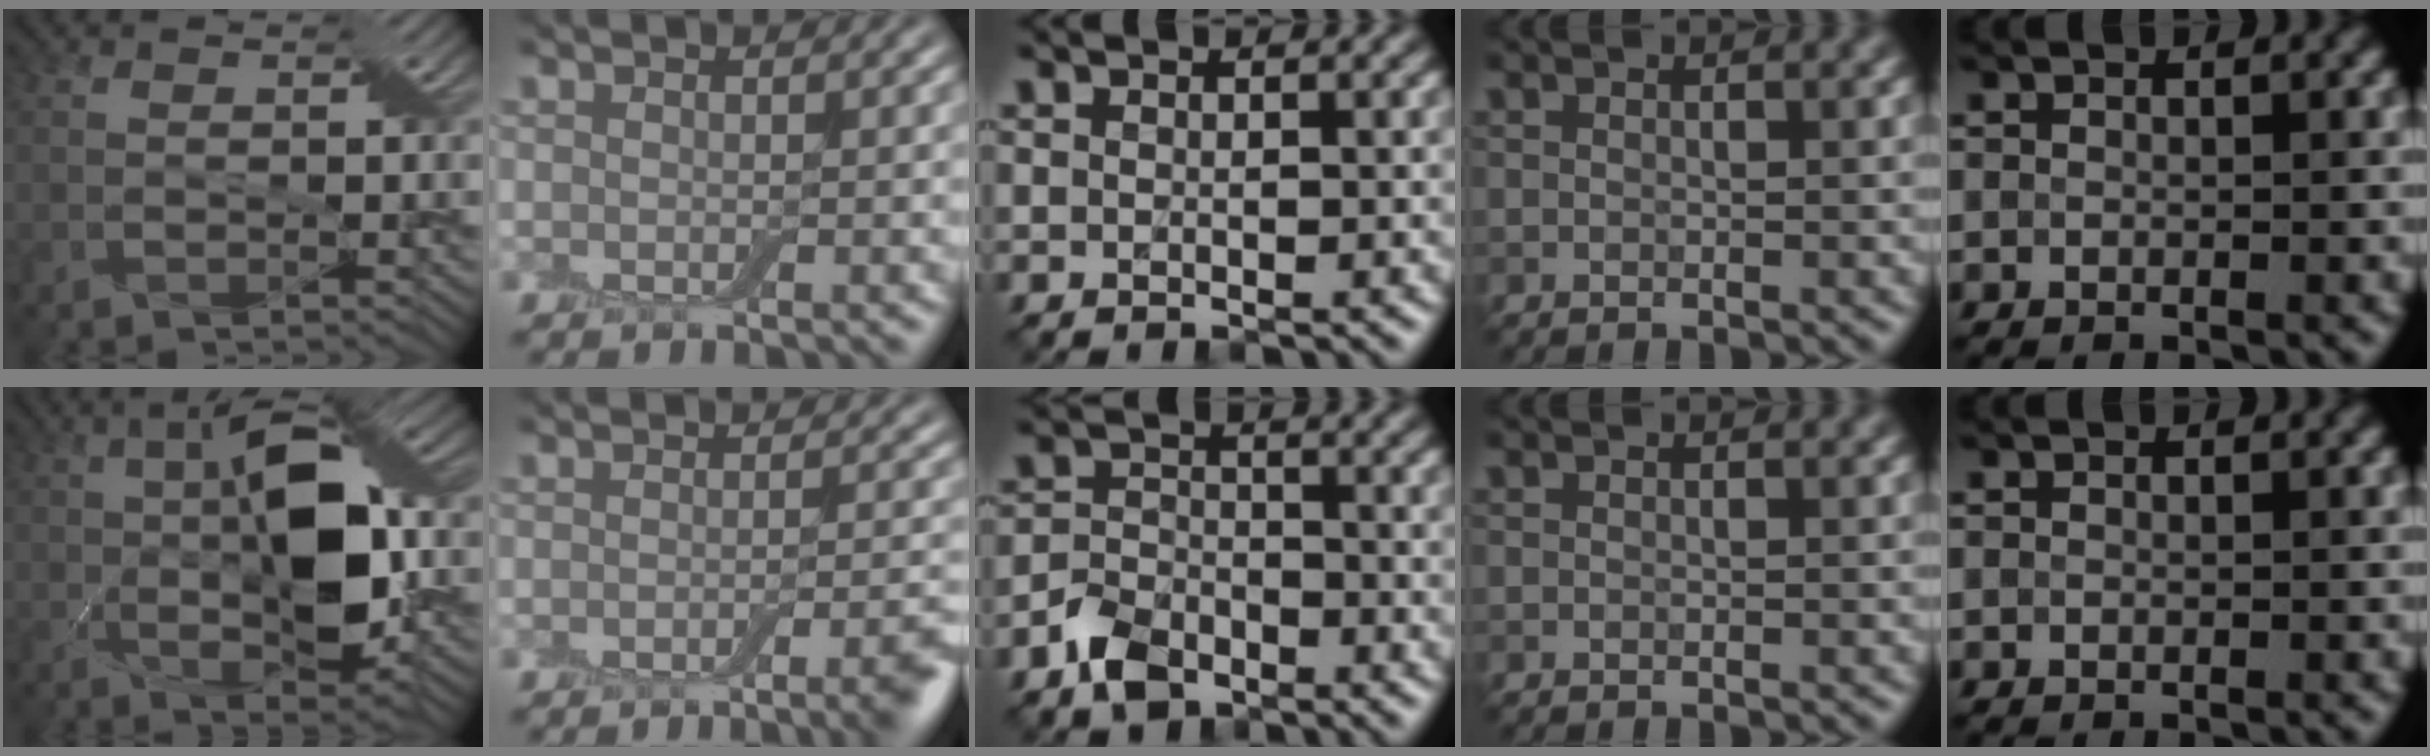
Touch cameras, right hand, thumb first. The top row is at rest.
{"thumb": {"total": 12.5, "force": [0.5, 5.2, 11.3], "torque": [-0.181, 0.008, 0.006]}, "index": {"total": 4.0, "force": [-2.0, 0.9, 3.3], "torque": [-0.032, 0.000, -0.028]}, "middle": {"total": 3.8, "force": [-2.6, 2.3, 1.6], "torque": [-0.028, 0.000, -0.060]}}